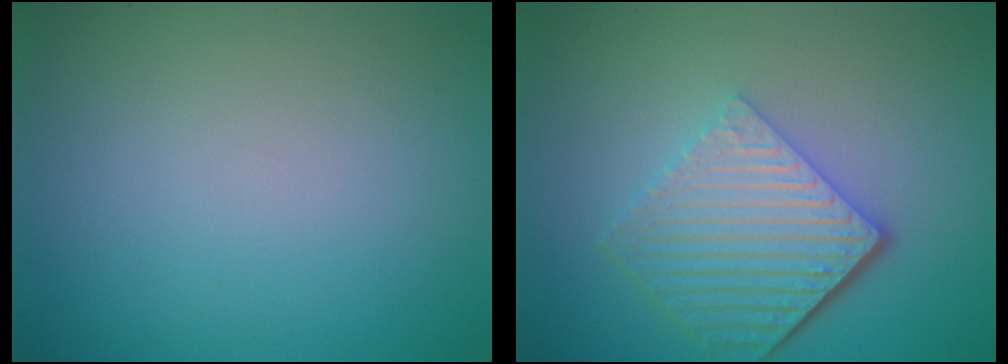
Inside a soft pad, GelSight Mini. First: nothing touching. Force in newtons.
{"total": 6.0, "press": 4.2, "slide": 4.3}